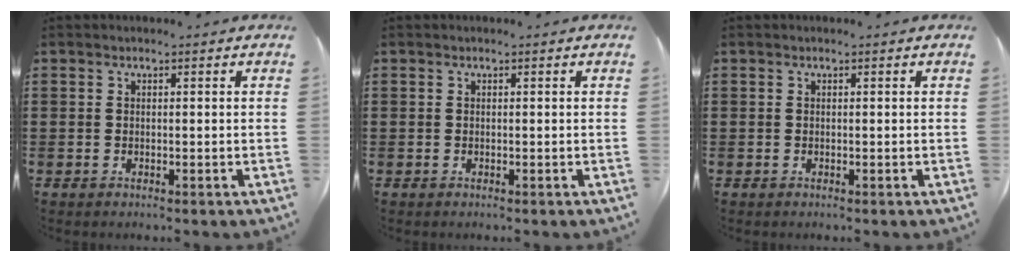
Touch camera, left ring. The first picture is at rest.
{"total": 0.0}
{"total": 0.0}